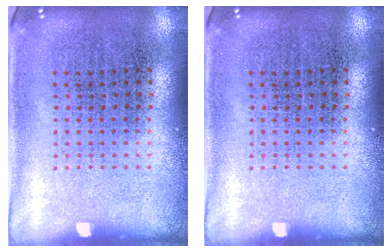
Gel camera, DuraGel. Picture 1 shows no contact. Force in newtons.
{"total": 0.0}